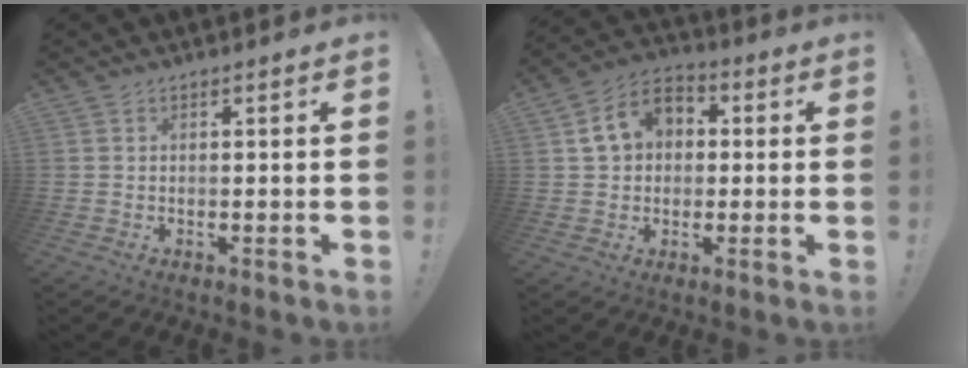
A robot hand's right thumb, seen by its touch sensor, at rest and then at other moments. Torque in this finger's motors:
{"motor_torque": [1.14, 1.89, 0.76, -0.09, 0.01]}